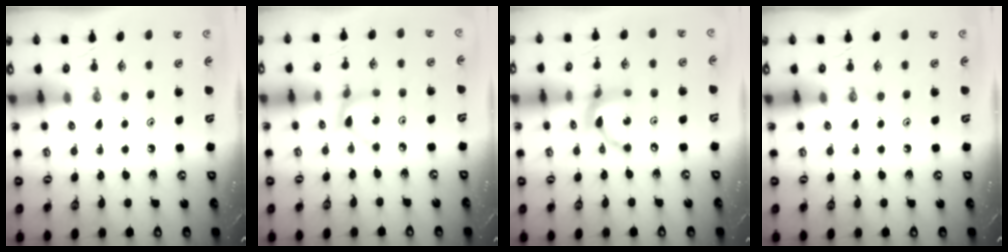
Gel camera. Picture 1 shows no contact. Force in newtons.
{"total": 2.9, "press": 2.9, "slide": 0.4}
{"total": 10.9, "press": 10.9, "slide": 0.8}
{"total": 0.0}